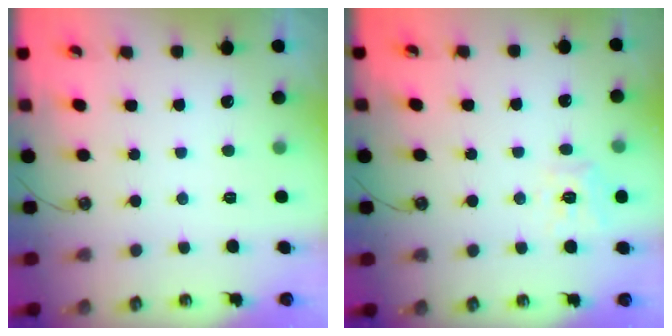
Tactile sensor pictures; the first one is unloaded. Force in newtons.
{"total": 10.2, "press": 10.1, "slide": 1.2}